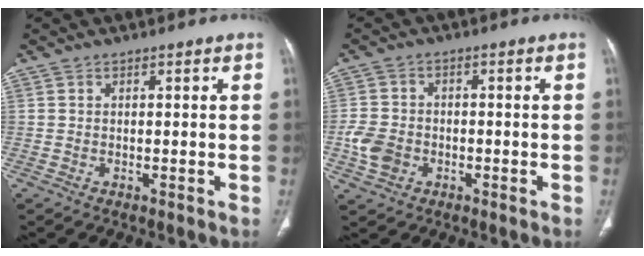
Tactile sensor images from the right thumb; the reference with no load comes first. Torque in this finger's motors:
{"motor_torque": [0.82, 0.59, 0.44, -0.55, 0.23]}